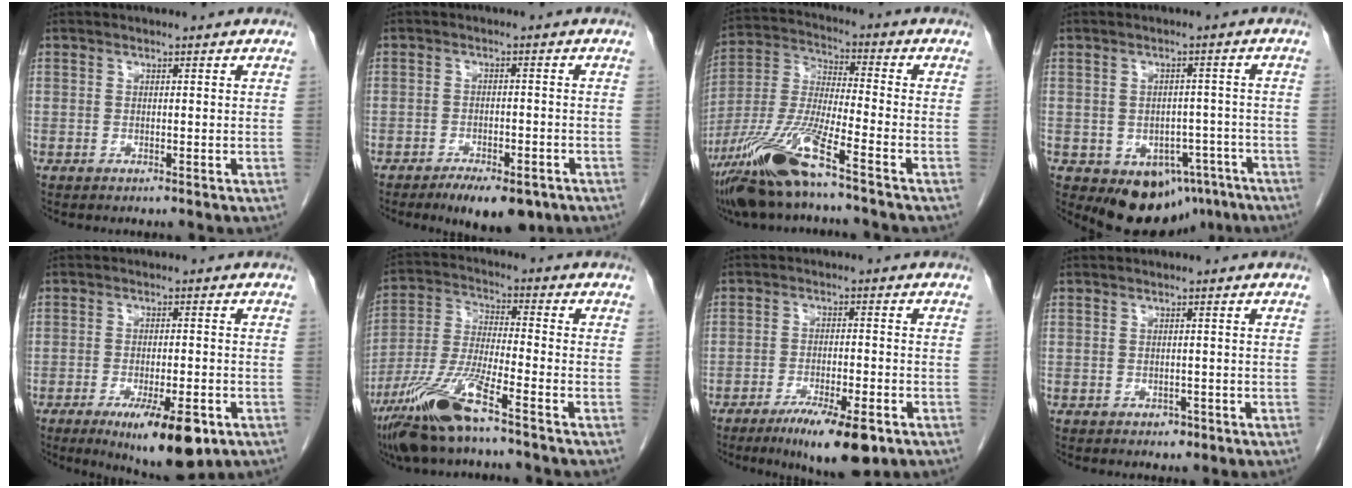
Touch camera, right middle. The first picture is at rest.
{"total": 8.3, "force": [-5.9, 3.1, 4.9], "torque": [-0.062, -0.003, -0.083]}
{"total": 14.0, "force": [-9.1, 0.6, 10.5], "torque": [-0.226, -0.025, -0.176]}
{"total": 10.6, "force": [-6.4, 6.9, 4.7], "torque": [-0.042, 0.020, -0.081]}
{"total": 10.5, "force": [-5.6, 2.3, 8.6], "torque": [-0.125, -0.018, -0.075]}
{"total": 12.2, "force": [-8.0, 0.8, 9.2], "torque": [-0.197, -0.027, -0.156]}
{"total": 9.6, "force": [-6.0, 1.6, 7.3], "torque": [-0.114, -0.017, -0.092]}
{"total": 1.1, "force": [-0.6, 0.8, 0.4], "torque": [-0.006, 0.002, -0.005]}